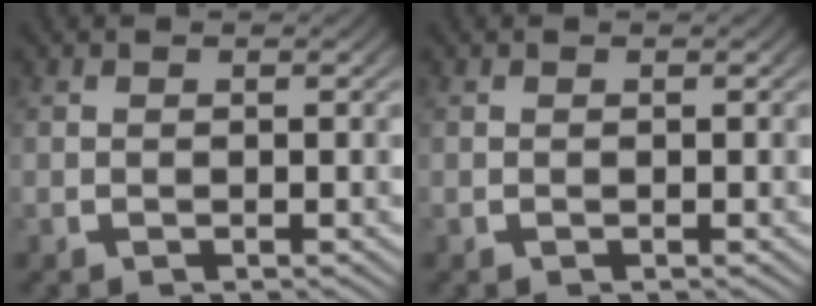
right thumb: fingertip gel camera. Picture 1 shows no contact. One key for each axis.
{"total": 0.0}